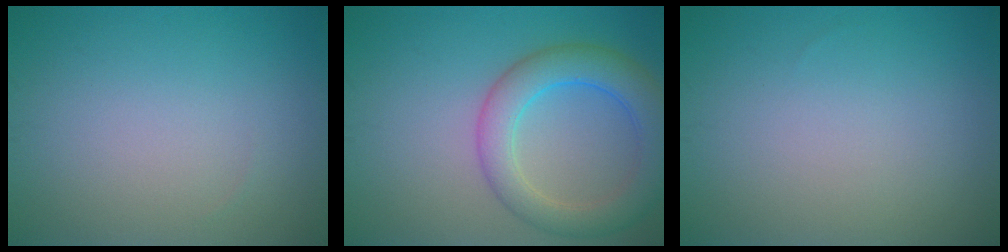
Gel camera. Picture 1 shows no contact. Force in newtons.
{"total": 5.7, "press": 5.7, "slide": 0.2}
{"total": 0.0}